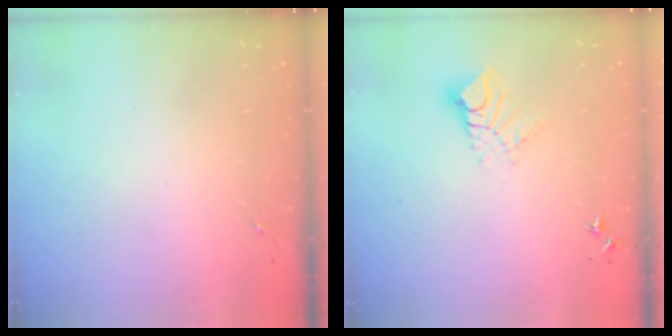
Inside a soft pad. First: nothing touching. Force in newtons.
{"total": 9.1, "press": 9.0, "slide": 1.0}